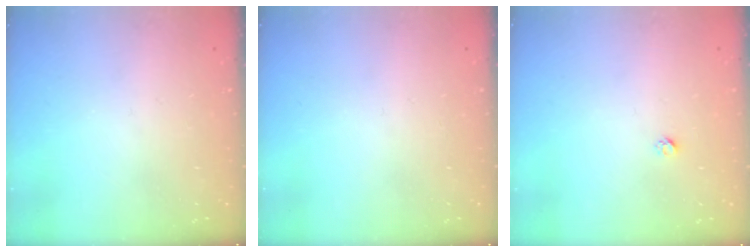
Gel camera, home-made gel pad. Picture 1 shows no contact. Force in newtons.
{"total": 0.0}
{"total": 1.9, "press": 1.9, "slide": 0.1}